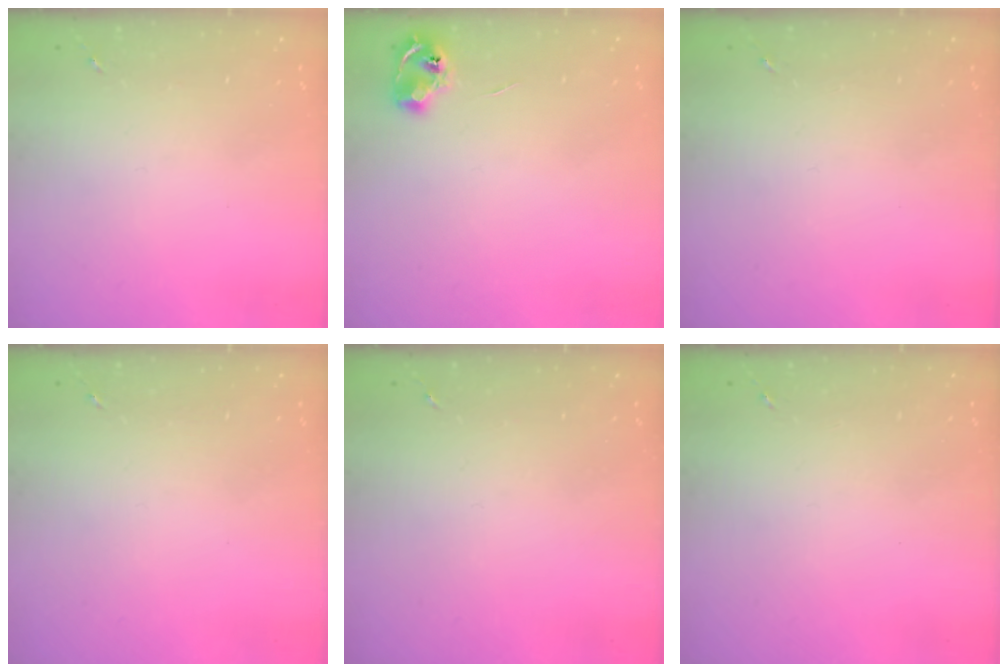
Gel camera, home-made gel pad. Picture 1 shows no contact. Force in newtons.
{"total": 6.0, "press": 6.0, "slide": 0.7}
{"total": 0.0}
{"total": 0.0}
{"total": 0.0}
{"total": 0.0}